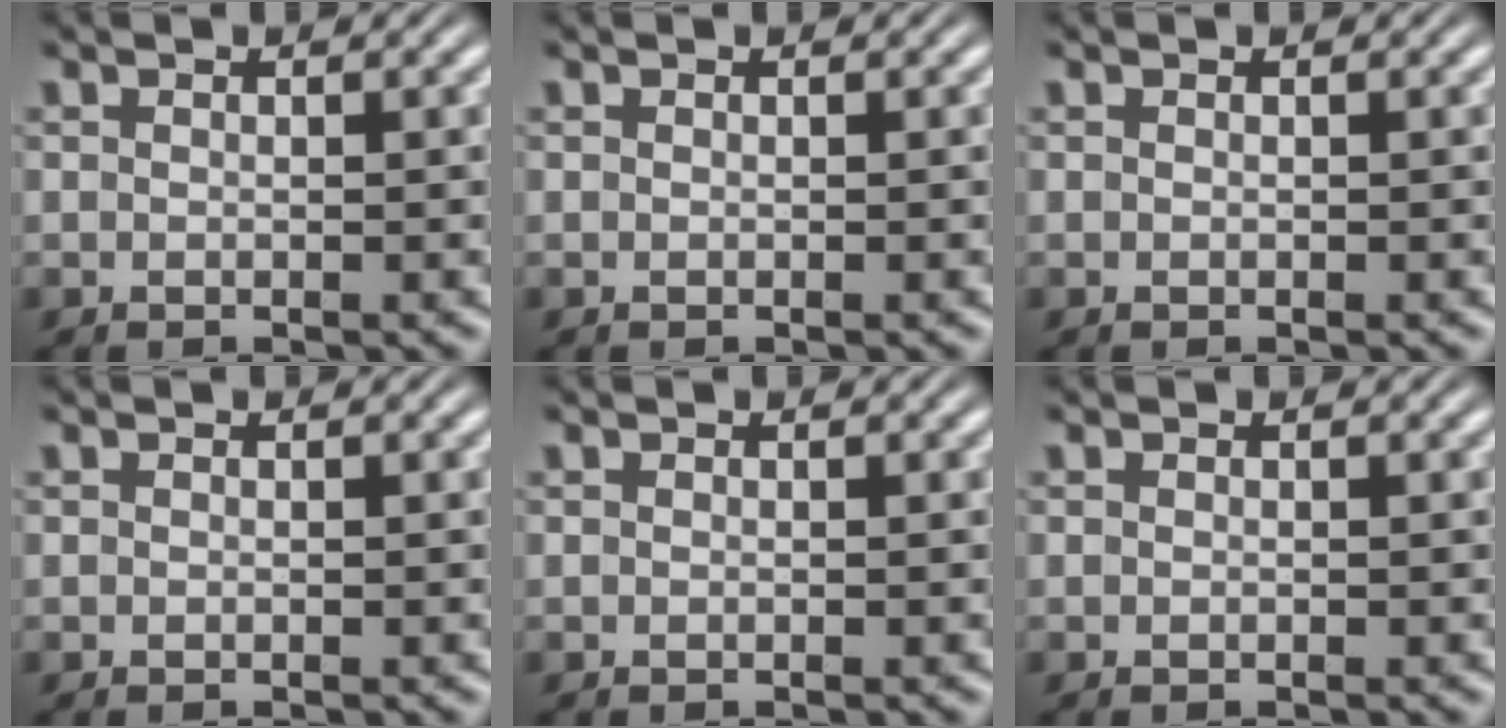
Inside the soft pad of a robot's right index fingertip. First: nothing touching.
{"total": 0.0}
{"total": 0.0}
{"total": 0.0}
{"total": 0.0}
{"total": 0.0}